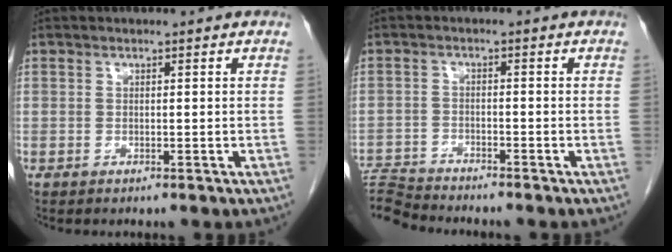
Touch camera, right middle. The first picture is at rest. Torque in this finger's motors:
{"motor_torque": [0.97, -1.17, 1.05, 0.21]}